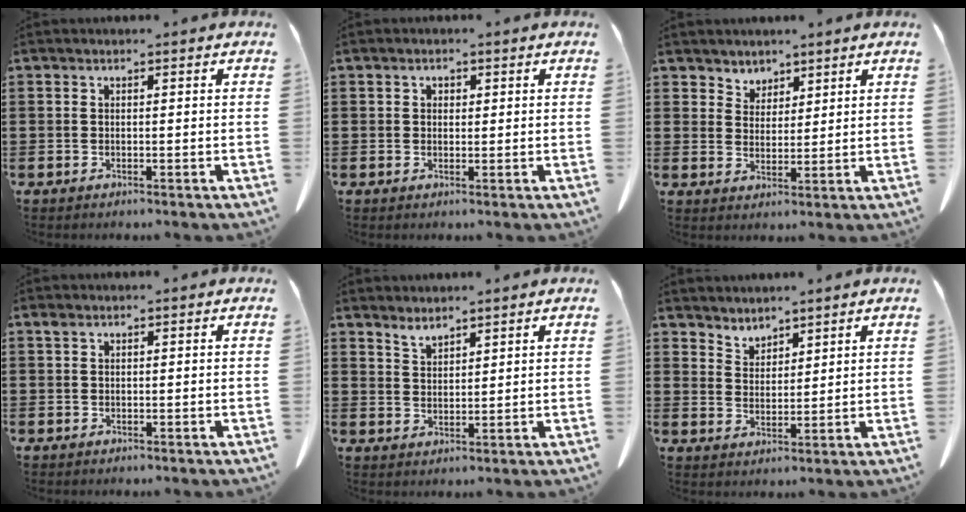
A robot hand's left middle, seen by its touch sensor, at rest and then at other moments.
{"total": 0.9, "force": [0.5, 0.7, 0.4], "torque": [-0.011, 0.003, 0.010]}
{"total": 3.4, "force": [3.0, 1.7, -0.2], "torque": [-0.012, -0.001, 0.057]}
{"total": 0.6, "force": [0.3, 0.5, 0.3], "torque": [-0.008, 0.003, 0.007]}
{"total": 2.3, "force": [2.2, 0.2, 0.3], "torque": [-0.011, -0.004, 0.043]}
{"total": 3.2, "force": [3.1, 0.7, -0.4], "torque": [-0.003, -0.011, 0.061]}